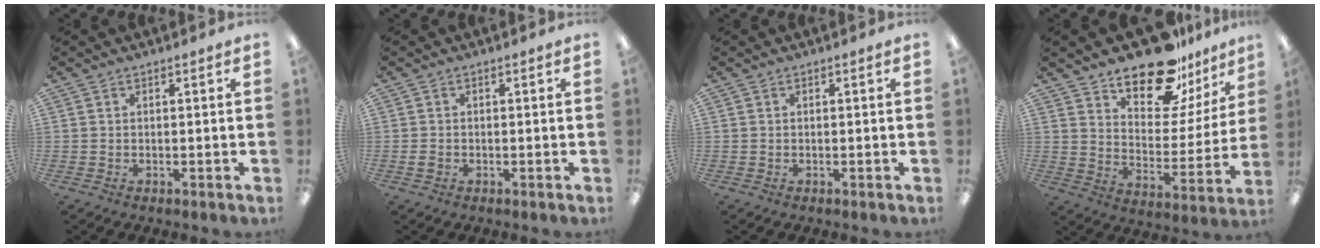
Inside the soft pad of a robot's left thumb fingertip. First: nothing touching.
{"total": 1.1, "force": [-0.3, 0.8, 0.5], "torque": [-0.009, 0.002, -0.007]}
{"total": 0.0}
{"total": 19.7, "force": [15.5, 8.2, 9.0], "torque": [-0.141, -0.107, 0.269]}